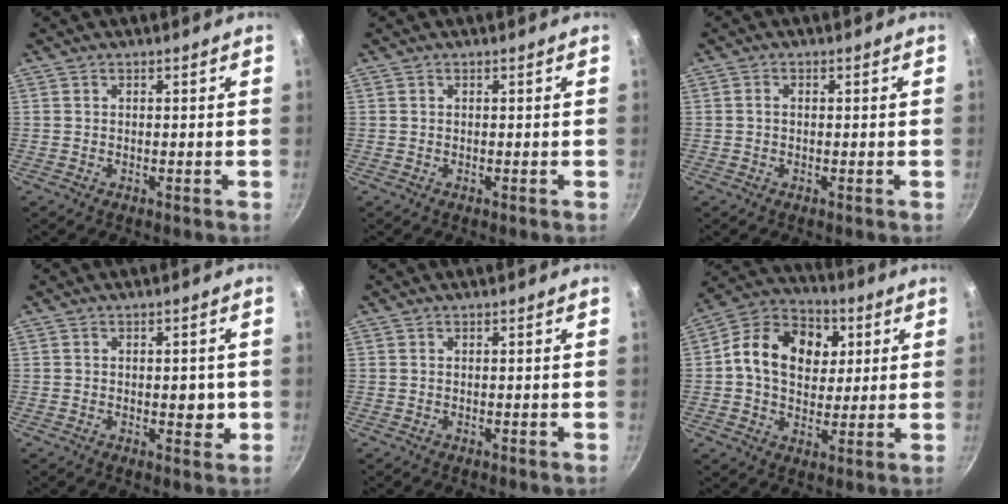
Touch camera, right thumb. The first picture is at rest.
{"total": 0.0}
{"total": 0.9, "force": [-0.1, 0.7, 0.7], "torque": [-0.011, 0.005, -0.002]}
{"total": 3.7, "force": [-0.4, 2.2, 3.0], "torque": [-0.015, 0.000, -0.006]}
{"total": 0.0}
{"total": 16.2, "force": [3.4, 12.2, 10.1], "torque": [-0.143, 0.010, 0.037]}